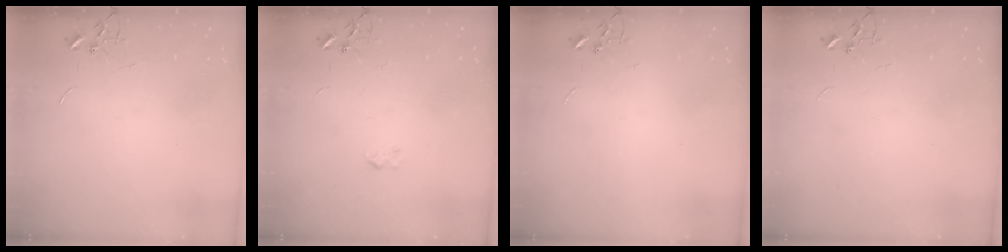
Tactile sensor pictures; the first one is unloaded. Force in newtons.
{"total": 2.4, "press": 2.4, "slide": 0.4}
{"total": 0.0}
{"total": 0.0}